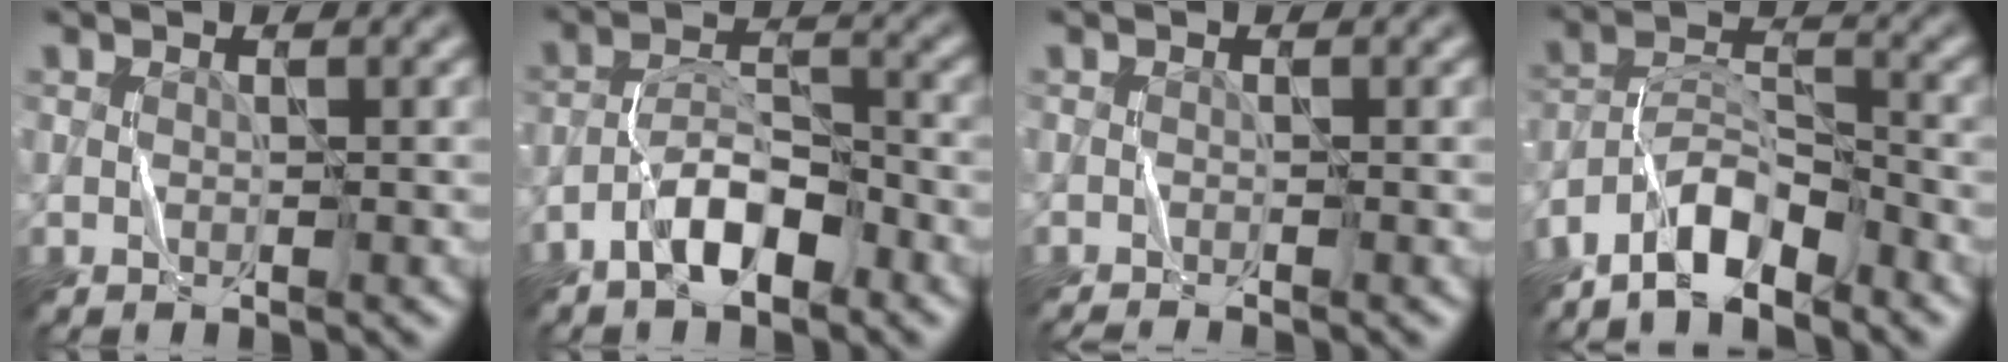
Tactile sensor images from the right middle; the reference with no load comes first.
{"total": 4.9, "force": [-3.1, 1.9, 3.3], "torque": [-0.053, 0.011, -0.060]}
{"total": 1.3, "force": [-1.2, 0.0, 0.5], "torque": [-0.007, -0.003, -0.023]}
{"total": 5.6, "force": [-4.5, 1.7, 2.9], "torque": [-0.047, 0.007, -0.088]}